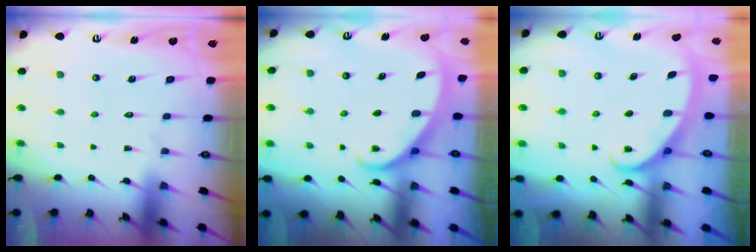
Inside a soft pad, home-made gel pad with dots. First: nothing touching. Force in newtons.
{"total": 2.5, "press": 2.5, "slide": 0.2}
{"total": 2.9, "press": 2.9, "slide": 0.3}